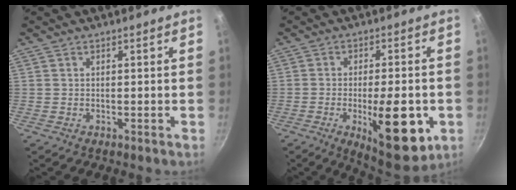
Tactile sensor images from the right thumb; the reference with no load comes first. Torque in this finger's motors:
{"motor_torque": [0.64, 1.12, 1.72, -0.38, 0.48]}